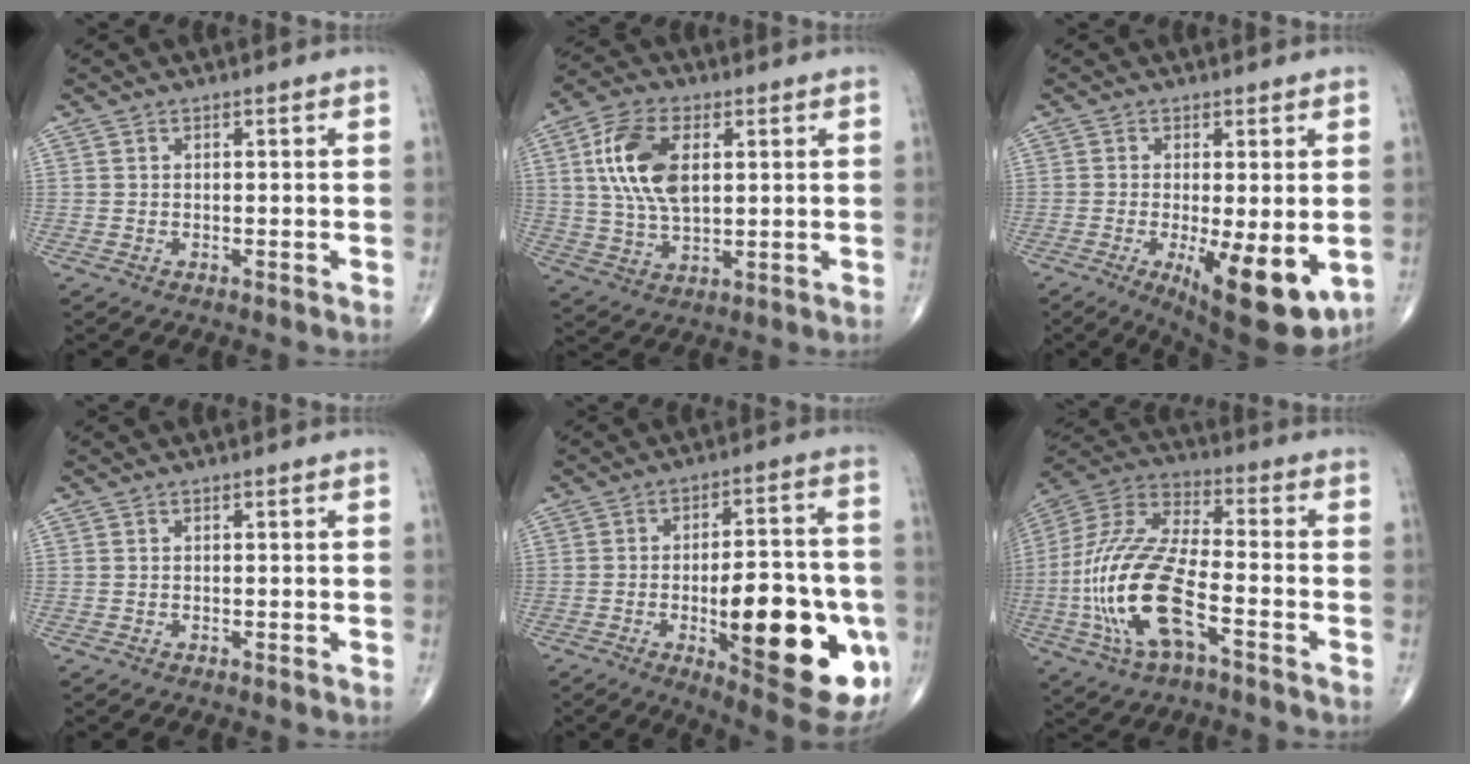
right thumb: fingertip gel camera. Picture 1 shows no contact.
{"total": 12.9, "force": [3.0, 7.1, 10.4], "torque": [-0.198, -0.001, 0.058]}
{"total": 13.0, "force": [-3.4, 4.3, 11.8], "torque": [-0.168, -0.025, -0.039]}
{"total": 0.0}
{"total": 24.8, "force": [-6.2, 9.0, 22.3], "torque": [-0.256, 0.006, -0.065]}
{"total": 20.1, "force": [-6.1, 7.8, 17.5], "torque": [-0.387, 0.028, -0.111]}